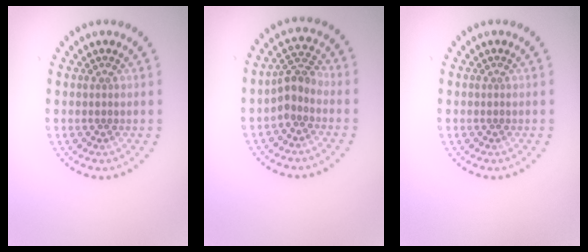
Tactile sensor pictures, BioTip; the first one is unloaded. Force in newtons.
{"total": 2.6, "press": 2.1, "slide": 1.5}
{"total": 0.0}